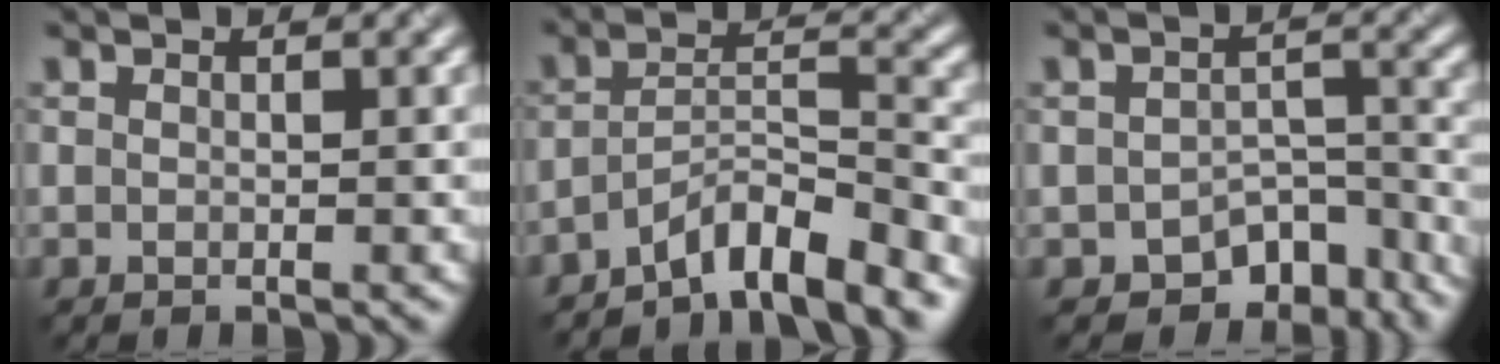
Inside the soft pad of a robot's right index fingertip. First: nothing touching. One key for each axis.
{"total": 5.9, "fx": -4.8, "fy": 1.0, "fz": 3.3, "tx": -0.048, "ty": 0.007, "tz": -0.085}
{"total": 6.0, "fx": -4.2, "fy": 3.4, "fz": 2.7, "tx": -0.020, "ty": -0.012, "tz": -0.057}